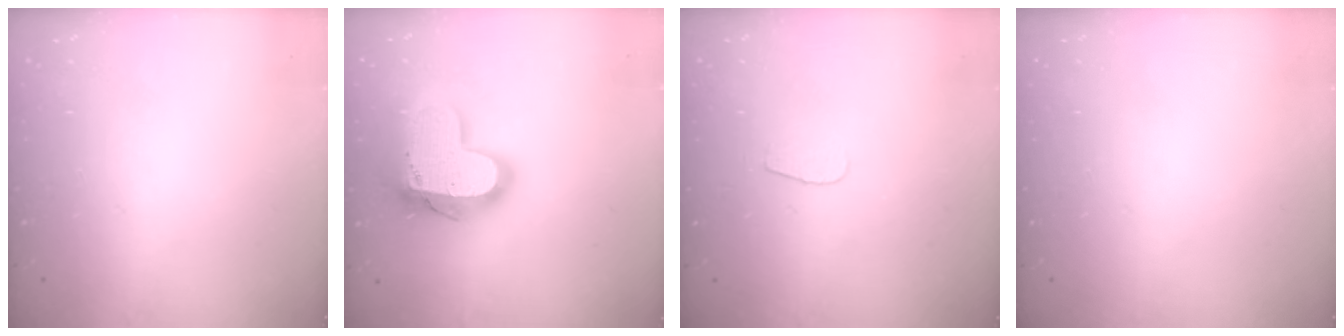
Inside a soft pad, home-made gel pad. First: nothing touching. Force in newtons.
{"total": 20.0, "press": 20.0, "slide": 1.6}
{"total": 4.0, "press": 4.0, "slide": 0.4}
{"total": 0.0}